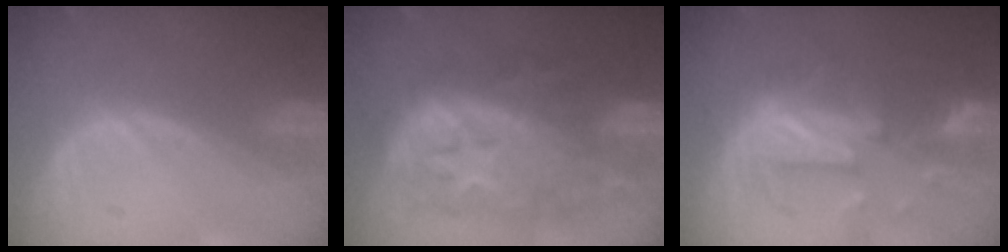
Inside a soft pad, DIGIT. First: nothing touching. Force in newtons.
{"total": 12.5, "press": 12.5, "slide": 1.1}
{"total": 10.0, "press": 8.8, "slide": 4.7}